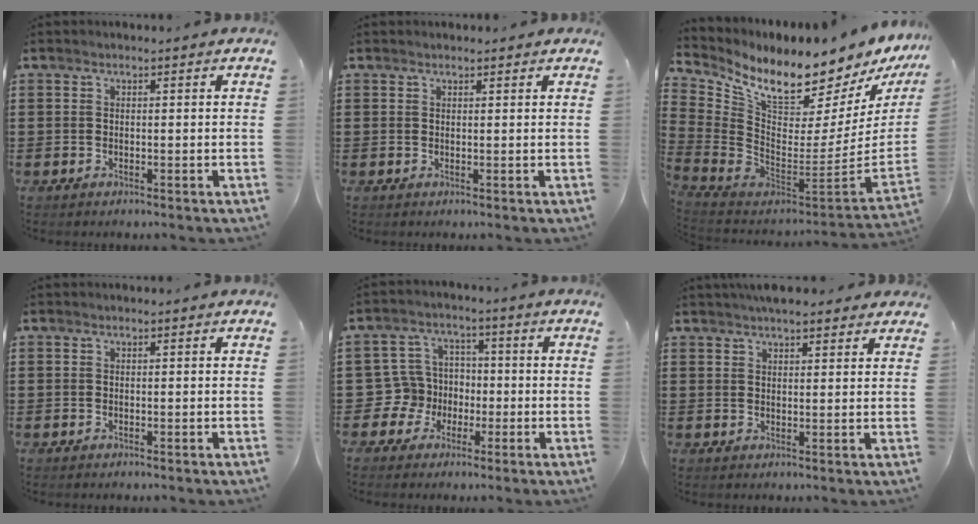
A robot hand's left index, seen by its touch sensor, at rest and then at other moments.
{"total": 0.8, "force": [0.7, 0.2, 0.2], "torque": [-0.006, 0.001, 0.014]}
{"total": 9.3, "force": [7.8, 2.3, 4.4], "torque": [-0.116, -0.080, 0.131]}
{"total": 0.0}
{"total": 7.3, "force": [-1.2, 7.0, 1.7], "torque": [-0.087, 0.003, -0.026]}
{"total": 3.7, "force": [3.3, 1.0, 1.3], "torque": [-0.032, -0.003, 0.062]}